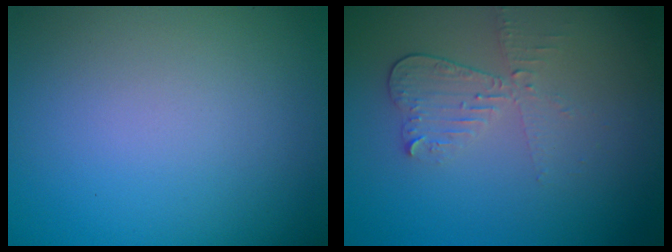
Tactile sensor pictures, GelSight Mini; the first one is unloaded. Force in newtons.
{"total": 2.5, "press": 2.3, "slide": 0.9}